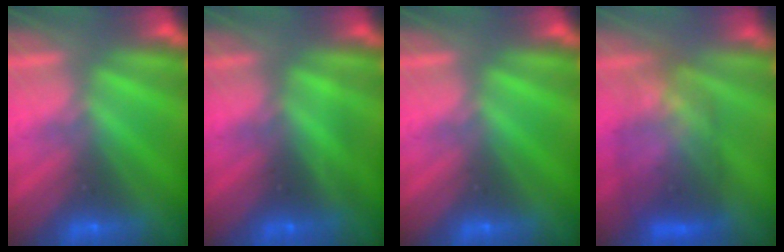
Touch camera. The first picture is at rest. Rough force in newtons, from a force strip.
{"total": 1.7}
{"total": 0.0}
{"total": 6.8}